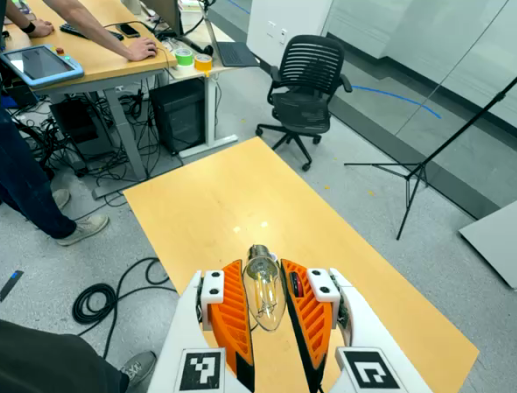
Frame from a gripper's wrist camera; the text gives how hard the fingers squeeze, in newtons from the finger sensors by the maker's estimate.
{"total": 9.6, "left": 9.5, "right": 9.8}